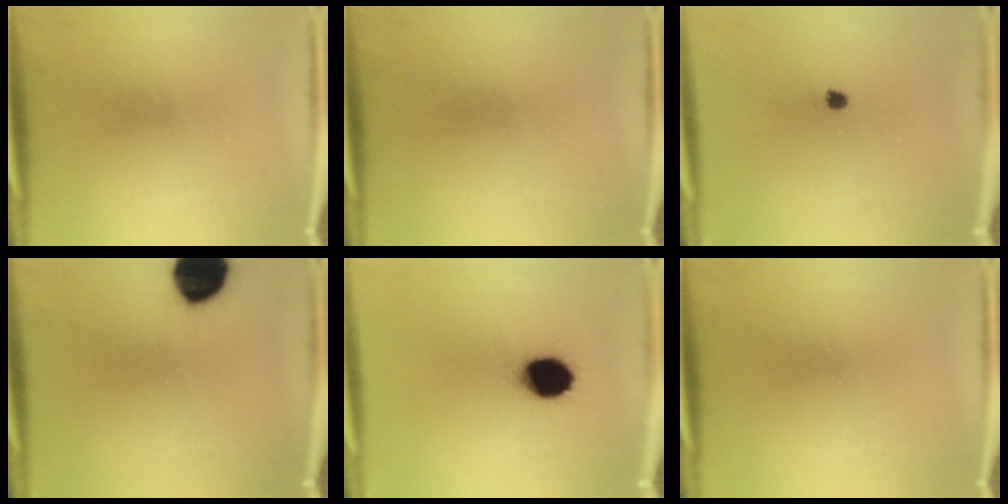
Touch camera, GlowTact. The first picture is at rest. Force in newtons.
{"total": 0.0}
{"total": 1.3}
{"total": 12.8}
{"total": 11.1}
{"total": 0.0}